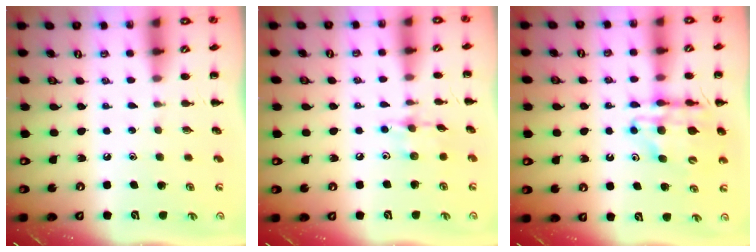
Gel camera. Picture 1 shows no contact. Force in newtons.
{"total": 6.9, "press": 6.8, "slide": 1.0}
{"total": 13.3, "press": 12.8, "slide": 3.6}